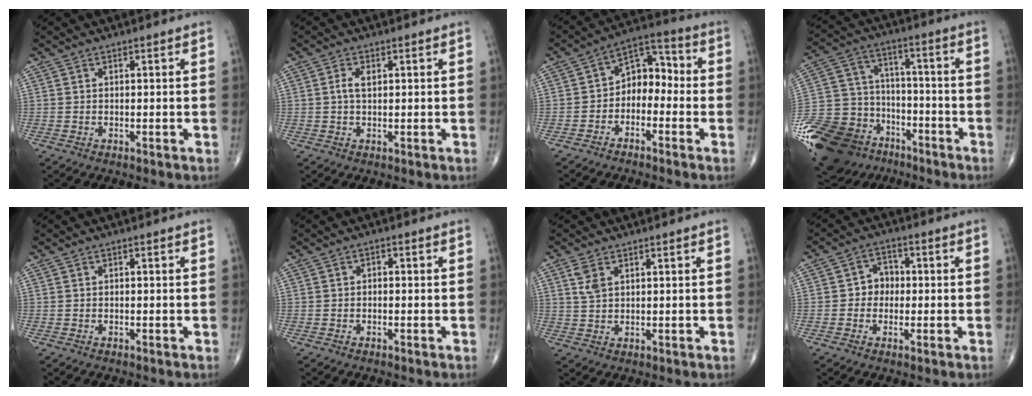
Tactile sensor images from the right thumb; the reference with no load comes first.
{"total": 2.3, "force": [0.5, 1.2, 1.9], "torque": [-0.039, 0.005, 0.008]}
{"total": 8.3, "force": [-1.9, 5.8, 5.5], "torque": [-0.055, 0.047, -0.049]}
{"total": 28.0, "force": [-15.6, 19.6, 12.6], "torque": [-0.317, 0.066, -0.264]}
{"total": 0.0}
{"total": 1.1, "force": [-0.1, 0.7, 0.8], "torque": [-0.005, 0.003, -0.005]}
{"total": 3.0, "force": [1.5, 1.6, 2.1], "torque": [-0.045, 0.002, 0.037]}
{"total": 4.4, "force": [-0.3, 3.8, 2.1], "torque": [-0.004, 0.015, -0.016]}